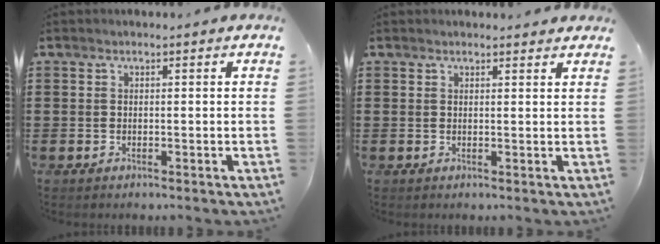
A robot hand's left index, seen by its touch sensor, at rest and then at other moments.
{"total": 1.3, "force": [1.3, 0.1, 0.2], "torque": [-0.006, 0.001, 0.026]}